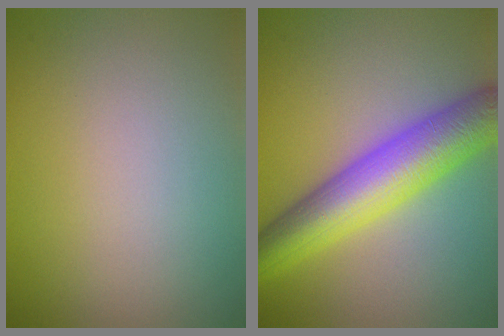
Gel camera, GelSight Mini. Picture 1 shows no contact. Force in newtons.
{"total": 8.4, "press": 8.4, "slide": 0.2}